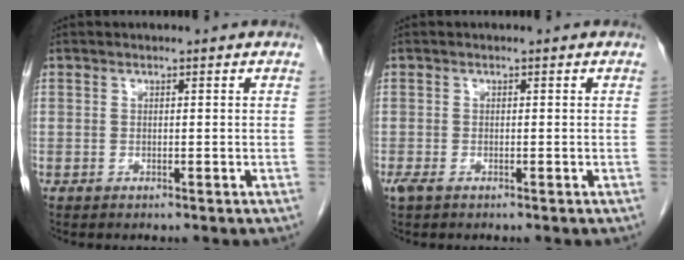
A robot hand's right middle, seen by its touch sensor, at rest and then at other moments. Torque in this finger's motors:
{"motor_torque": [-0.07, 0.10, 0.01, 0.01]}